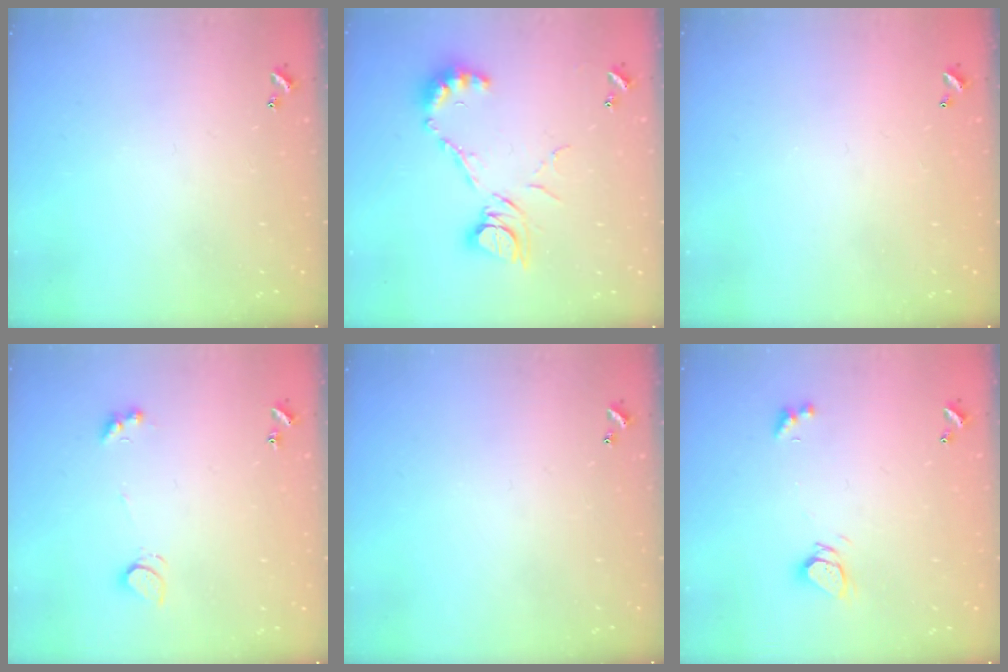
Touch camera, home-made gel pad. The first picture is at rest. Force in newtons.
{"total": 11.3, "press": 11.2, "slide": 1.2}
{"total": 2.9, "press": 2.9, "slide": 0.1}
{"total": 3.6, "press": 3.5, "slide": 0.6}
{"total": 0.0}
{"total": 2.9, "press": 2.9, "slide": 0.2}